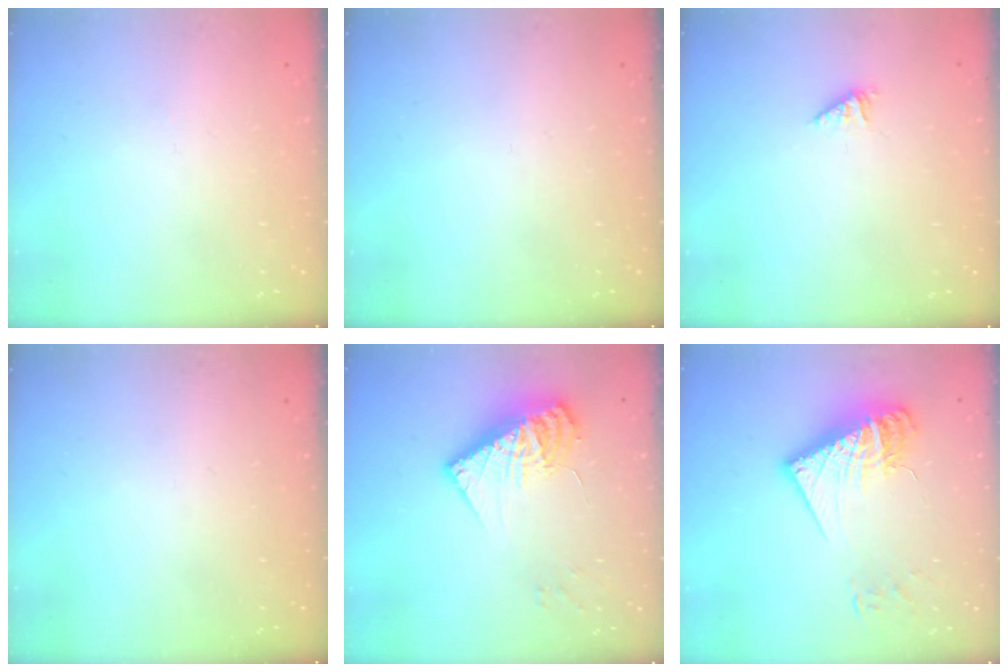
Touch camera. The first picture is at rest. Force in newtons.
{"total": 0.0}
{"total": 1.5, "press": 1.5, "slide": 0.3}
{"total": 0.0}
{"total": 13.8, "press": 13.7, "slide": 1.4}
{"total": 14.7, "press": 14.6, "slide": 1.2}